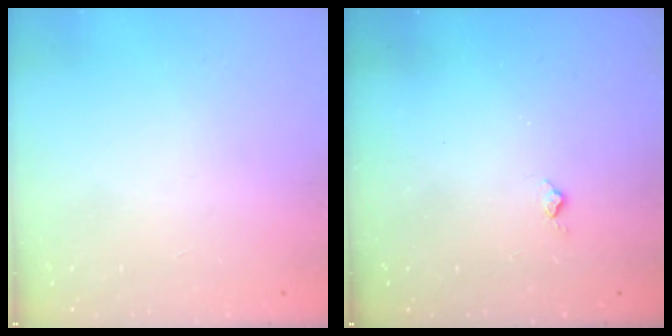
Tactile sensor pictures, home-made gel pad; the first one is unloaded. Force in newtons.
{"total": 3.3, "press": 3.3, "slide": 0.4}